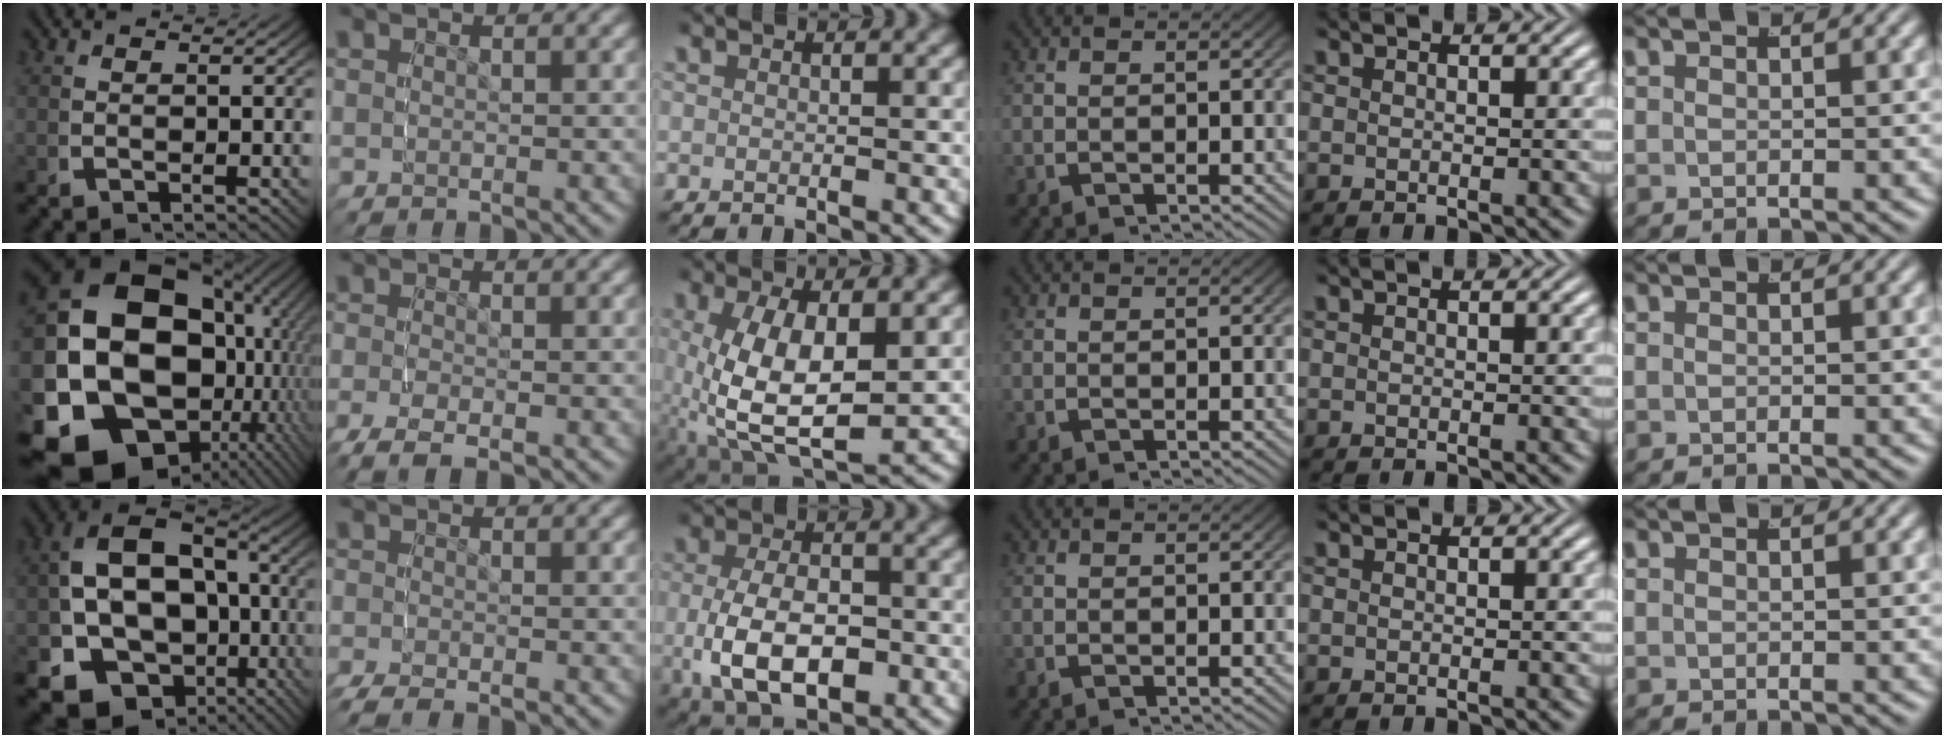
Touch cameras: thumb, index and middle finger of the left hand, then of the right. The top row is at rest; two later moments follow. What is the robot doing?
{"motion": "grasp_and_lifting", "object": "cloth"}